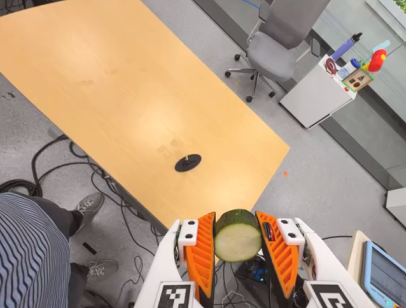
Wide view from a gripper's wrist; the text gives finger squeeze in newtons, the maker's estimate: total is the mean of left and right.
{"total": 13.3, "left": 11.6, "right": 14.9}